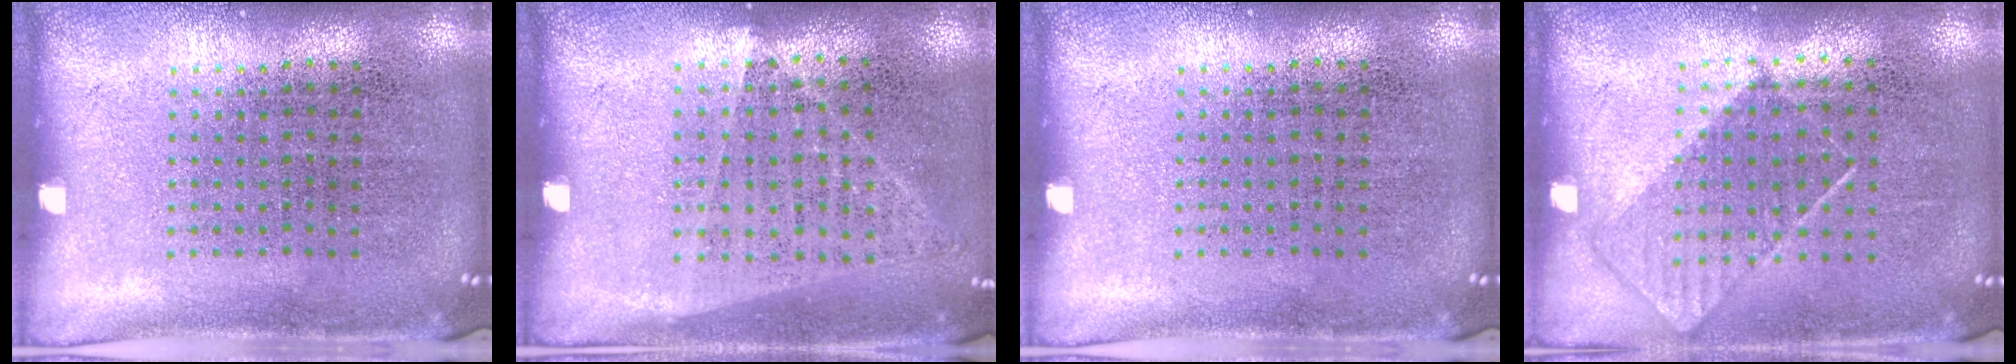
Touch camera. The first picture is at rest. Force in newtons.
{"total": 1.0, "press": 0.9, "slide": 0.5}
{"total": 0.0}
{"total": 0.8, "press": 0.7, "slide": 0.5}